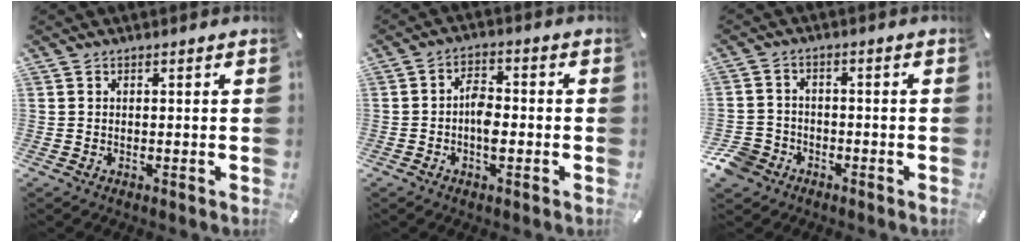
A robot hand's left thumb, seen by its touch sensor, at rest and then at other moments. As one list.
[{"total": 5.1, "force": [-1.5, 2.7, 4.1], "torque": [-0.082, 0.008, -0.028]}, {"total": 6.8, "force": [-4.0, 5.2, 1.8], "torque": [-0.055, 0.022, -0.081]}]